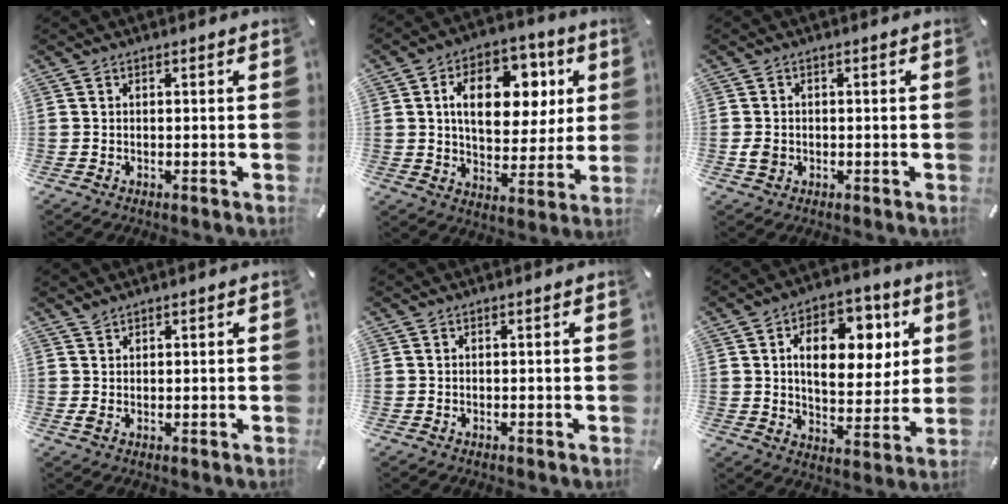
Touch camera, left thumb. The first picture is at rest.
{"total": 16.4, "force": [4.9, 10.9, 11.3], "torque": [-0.166, -0.004, 0.086]}
{"total": 2.4, "force": [-0.5, 2.0, 1.2], "torque": [-0.022, 0.004, -0.008]}
{"total": 0.9, "force": [0.7, 0.3, 0.4], "torque": [-0.011, 0.000, 0.013]}
{"total": 0.0}
{"total": 15.2, "force": [4.8, 9.9, 10.4], "torque": [-0.141, -0.009, 0.081]}